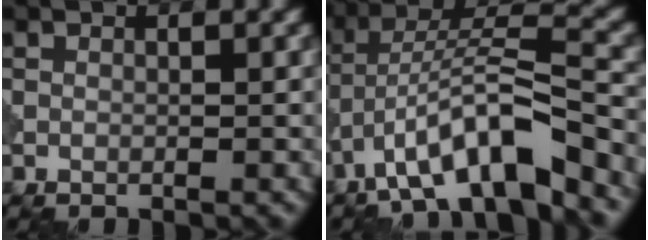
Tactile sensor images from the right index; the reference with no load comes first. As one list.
[{"total": 9.0, "force": [-5.7, 2.0, 6.7], "torque": [-0.109, 0.018, -0.102]}]